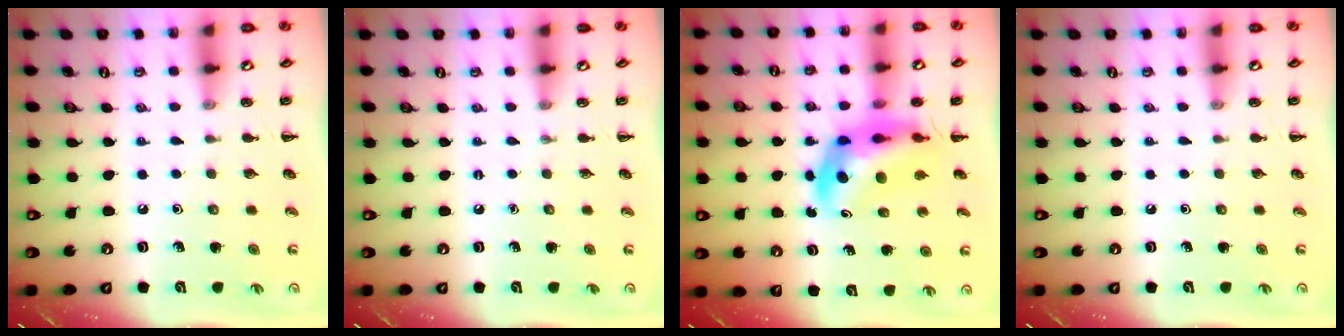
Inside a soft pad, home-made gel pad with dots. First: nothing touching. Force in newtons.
{"total": 0.0}
{"total": 9.0, "press": 8.6, "slide": 2.8}
{"total": 0.0}